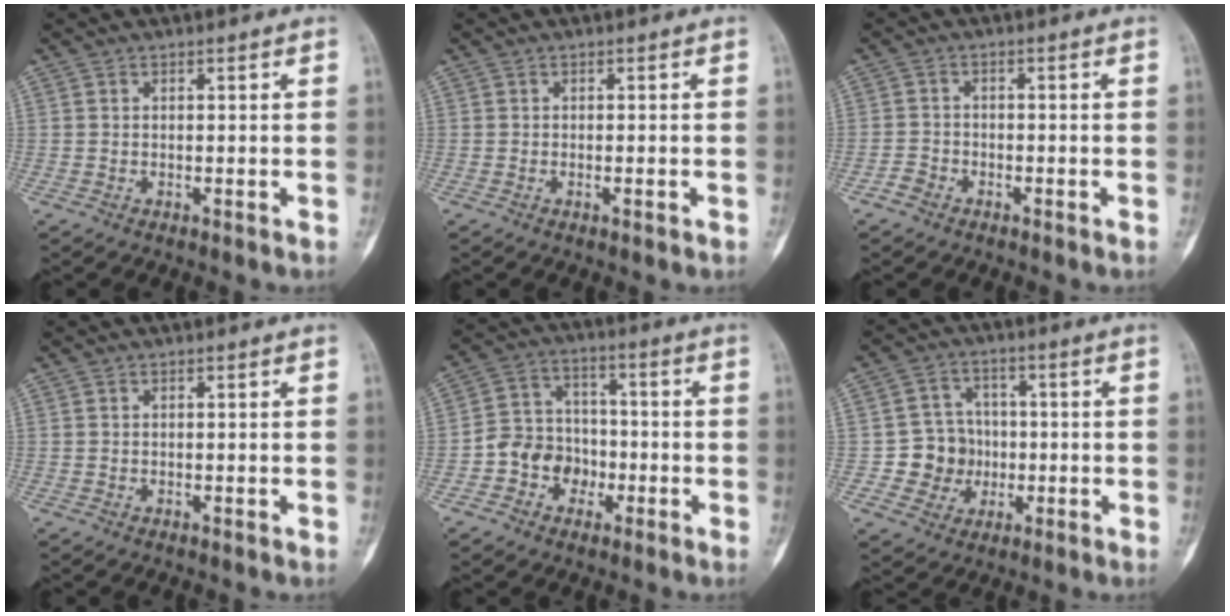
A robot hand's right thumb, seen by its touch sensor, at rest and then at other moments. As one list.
[{"total": 0.9, "force": [-0.3, 0.2, 0.8], "torque": [-0.008, 0.003, -0.003]}, {"total": 2.2, "force": [-1.5, 1.5, 0.4], "torque": [-0.007, 0.010, -0.033]}, {"total": 0.0}, {"total": 9.3, "force": [-3.2, 7.9, 3.6], "torque": [-0.020, 0.041, -0.062]}, {"total": 8.2, "force": [-1.2, 7.8, 2.2], "torque": [0.004, 0.019, -0.021]}]